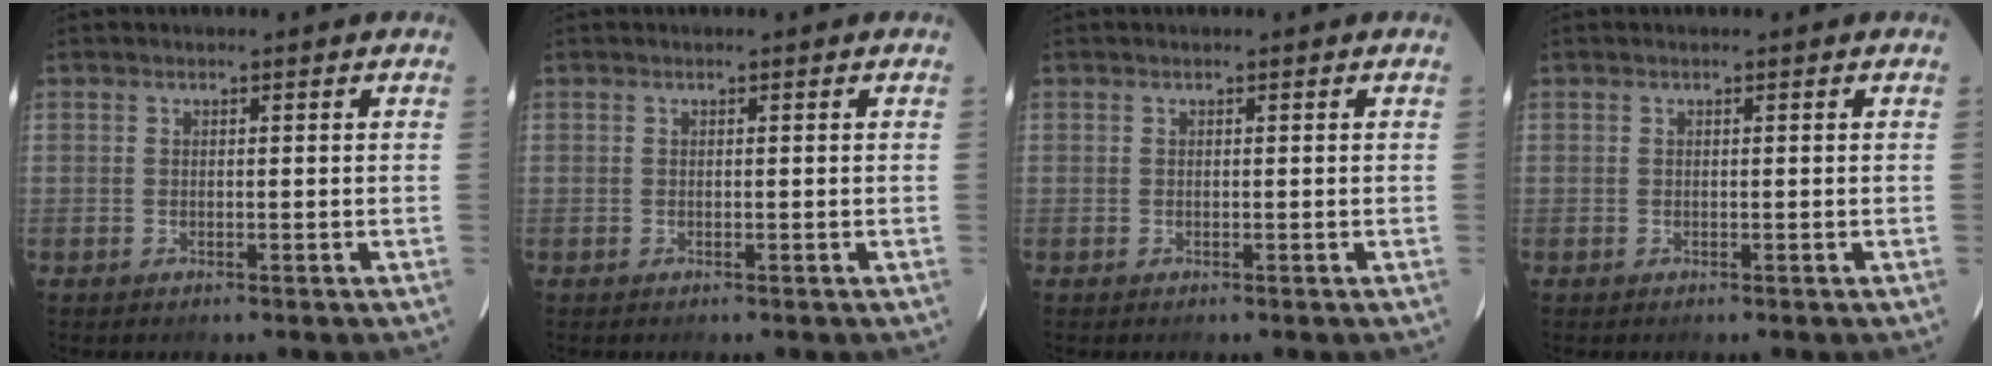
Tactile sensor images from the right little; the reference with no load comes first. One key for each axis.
{"total": 0.0}
{"total": 0.0}
{"total": 0.0}